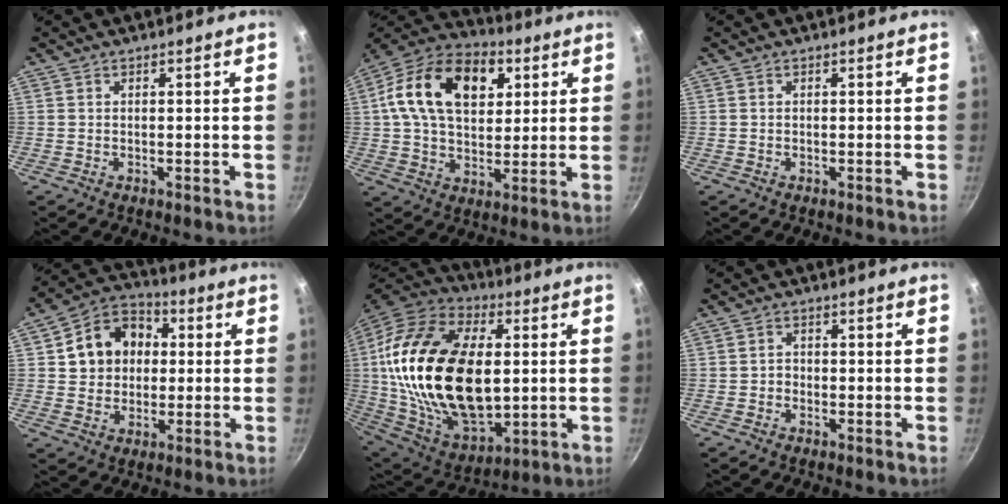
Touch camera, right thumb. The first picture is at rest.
{"total": 20.5, "force": [5.9, 13.3, 14.5], "torque": [-0.222, 0.007, 0.087]}
{"total": 0.0}
{"total": 13.1, "force": [2.0, 10.8, 7.0], "torque": [-0.088, 0.022, 0.020]}
{"total": 33.5, "force": [3.0, 19.5, 27.0], "torque": [-0.498, -0.005, 0.053]}
{"total": 1.4, "force": [-0.7, 1.2, 0.4], "torque": [0.001, 0.008, -0.011]}